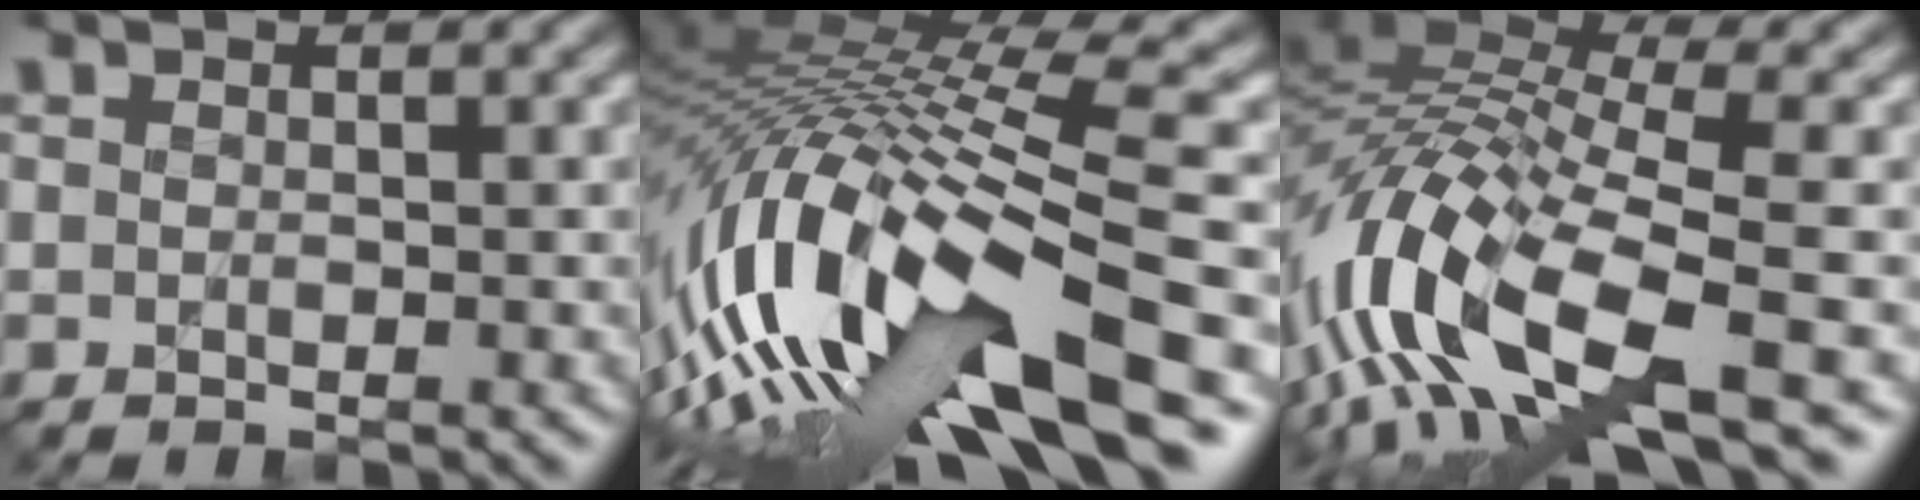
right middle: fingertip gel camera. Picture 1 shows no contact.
{"total": 15.3, "force": [-5.4, 5.1, 13.4], "torque": [-0.274, 0.009, -0.102]}
{"total": 13.6, "force": [-4.4, 5.2, 11.7], "torque": [-0.257, 0.010, -0.079]}